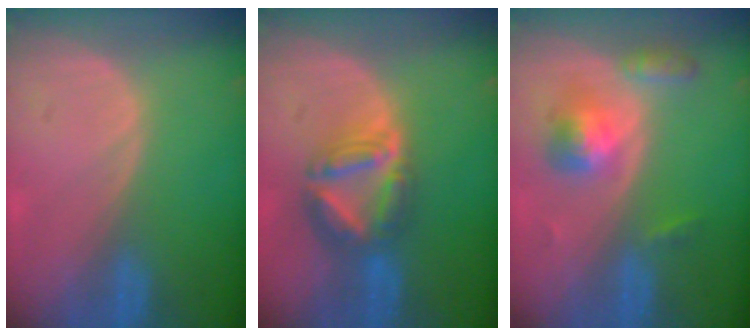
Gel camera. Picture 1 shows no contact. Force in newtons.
{"total": 7.7, "press": 6.7, "slide": 3.7}
{"total": 5.3, "press": 5.0, "slide": 1.7}